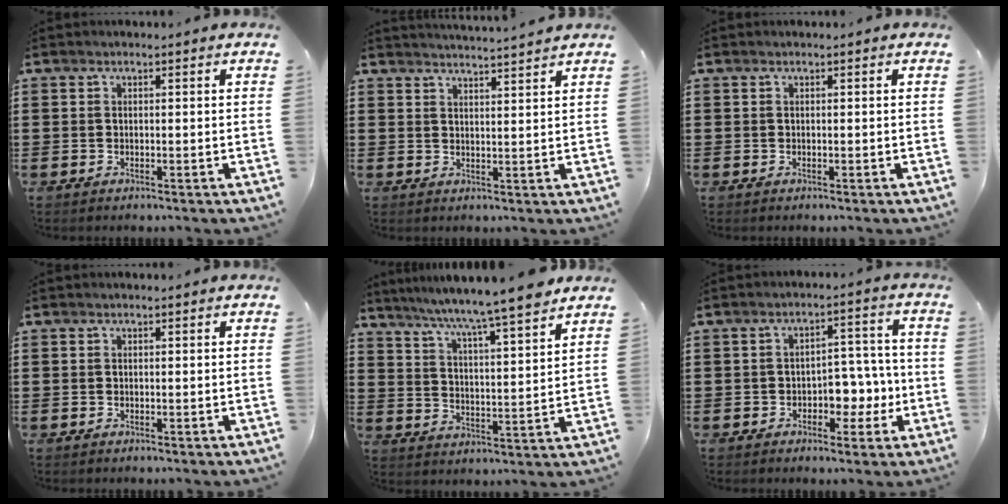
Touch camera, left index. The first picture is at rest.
{"total": 2.8, "force": [2.7, -0.5, 0.0], "torque": [-0.009, -0.013, 0.051]}
{"total": 0.0}
{"total": 0.0}
{"total": 6.6, "force": [6.0, -1.0, 2.7], "torque": [-0.077, -0.045, 0.096]}
{"total": 5.4, "force": [-2.0, 3.7, 3.4], "torque": [-0.051, 0.006, -0.043]}